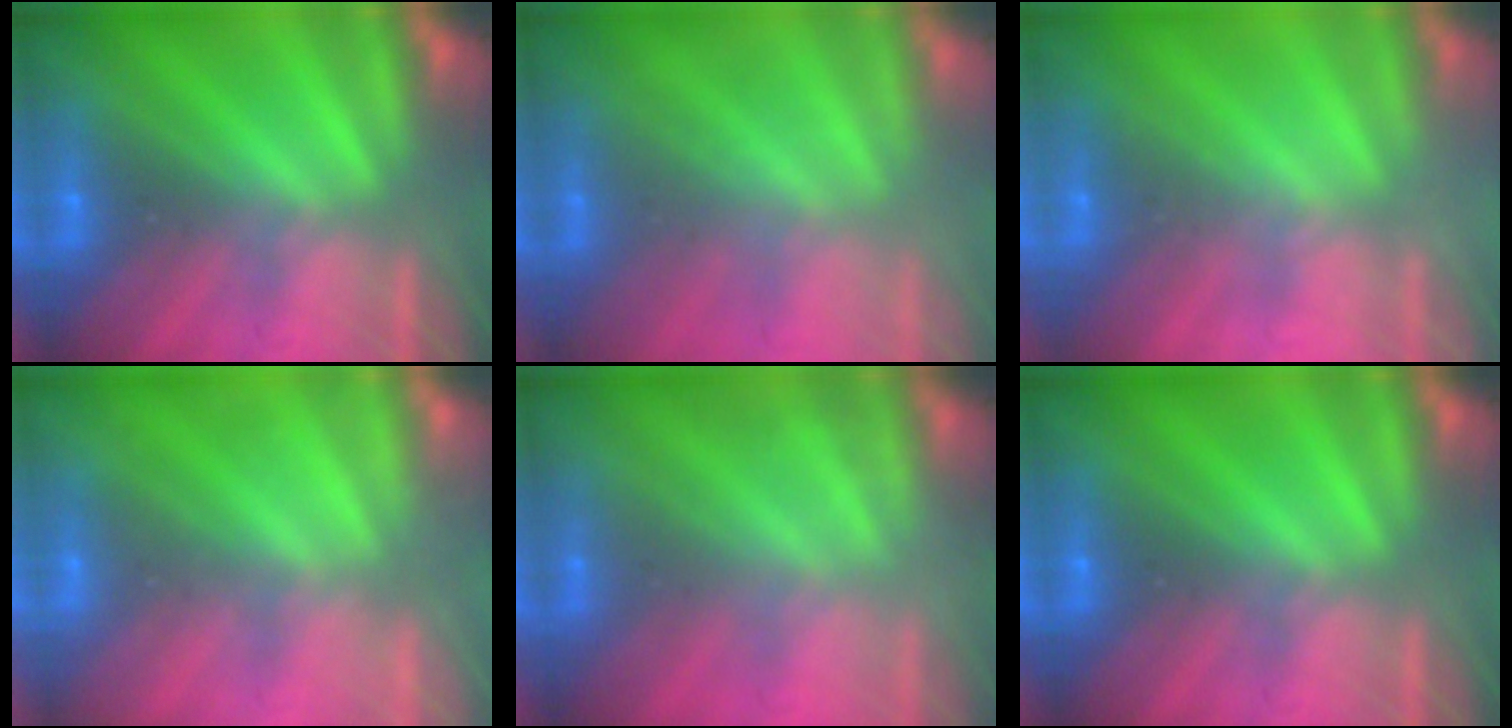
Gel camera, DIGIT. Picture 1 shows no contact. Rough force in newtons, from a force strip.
{"total": 2.3}
{"total": 2.3}
{"total": 2.3}
{"total": 2.7}
{"total": 0.0}